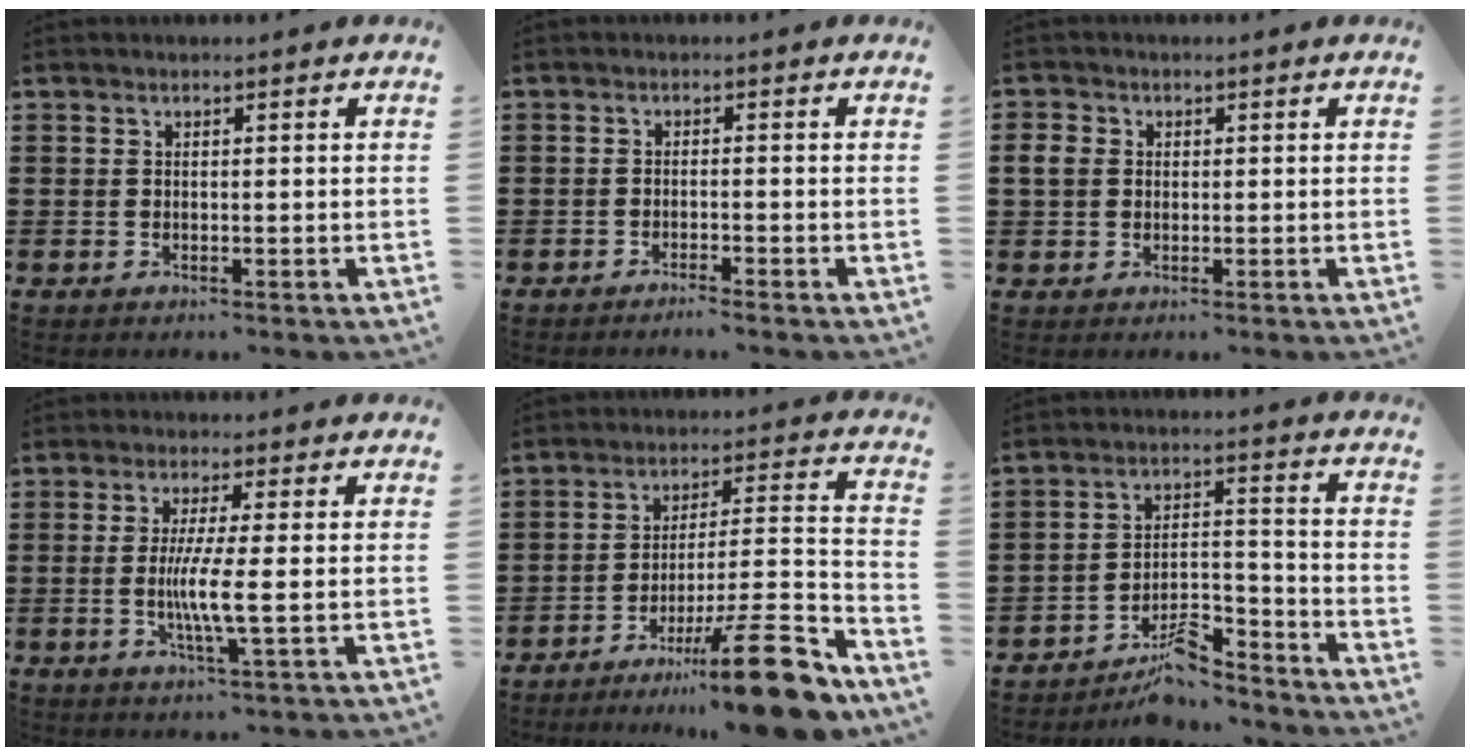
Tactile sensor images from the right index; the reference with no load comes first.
{"total": 1.4, "force": [-1.2, -0.2, 0.5], "torque": [-0.009, 0.000, -0.024]}
{"total": 2.6, "force": [0.3, 2.2, 1.2], "torque": [-0.032, 0.009, 0.004]}
{"total": 5.8, "force": [-0.5, 0.0, 5.8], "torque": [-0.111, -0.013, -0.014]}
{"total": 16.8, "force": [-11.5, 2.4, 11.9], "torque": [-0.150, 0.047, -0.192]}
{"total": 8.5, "force": [-7.4, 2.2, 3.5], "torque": [-0.050, 0.025, -0.138]}